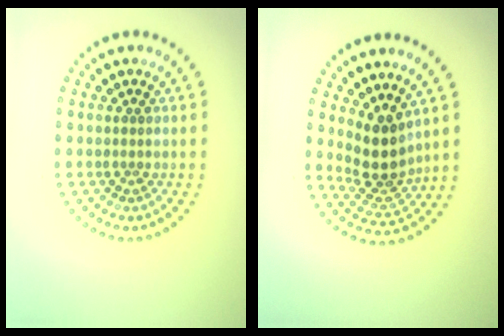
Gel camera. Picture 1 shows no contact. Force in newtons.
{"total": 4.0, "press": 3.1, "slide": 2.5}